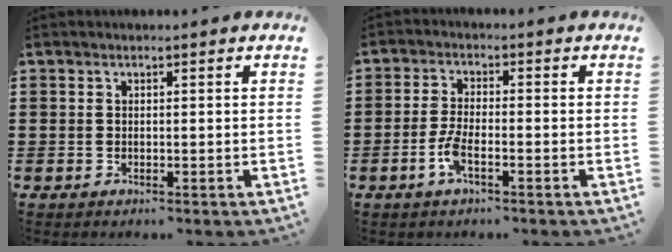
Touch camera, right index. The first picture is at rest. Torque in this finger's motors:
{"motor_torque": [0.55, 0.07, 0.08, 0.06]}